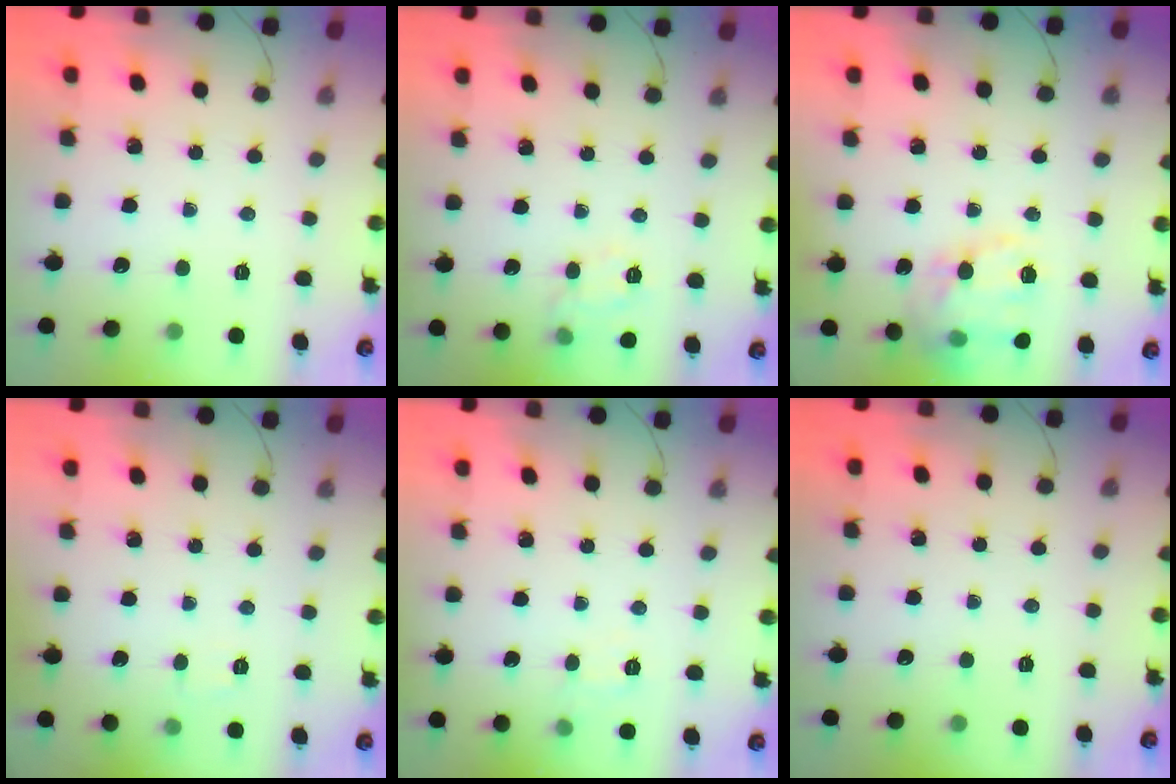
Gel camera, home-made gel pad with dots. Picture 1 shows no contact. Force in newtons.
{"total": 8.4, "press": 8.3, "slide": 0.9}
{"total": 18.1, "press": 17.8, "slide": 3.2}
{"total": 2.4, "press": 2.1, "slide": 1.1}
{"total": 5.7, "press": 5.5, "slide": 1.4}
{"total": 0.0}